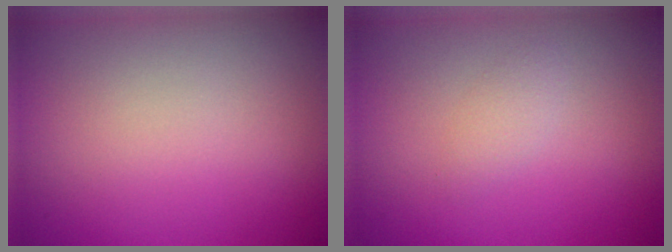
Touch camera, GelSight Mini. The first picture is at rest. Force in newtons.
{"total": 1.2, "press": 1.2, "slide": 0.1}